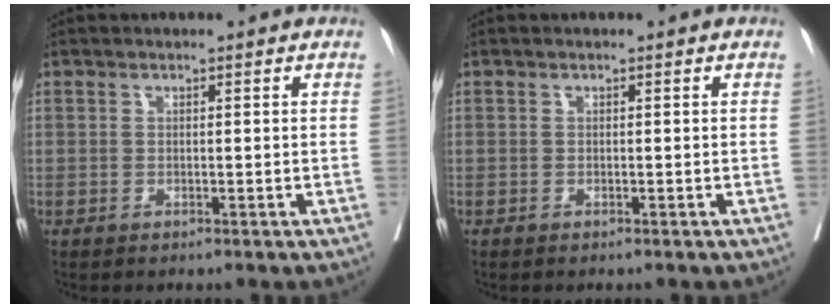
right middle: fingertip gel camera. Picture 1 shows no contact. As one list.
[{"total": 0.0}]